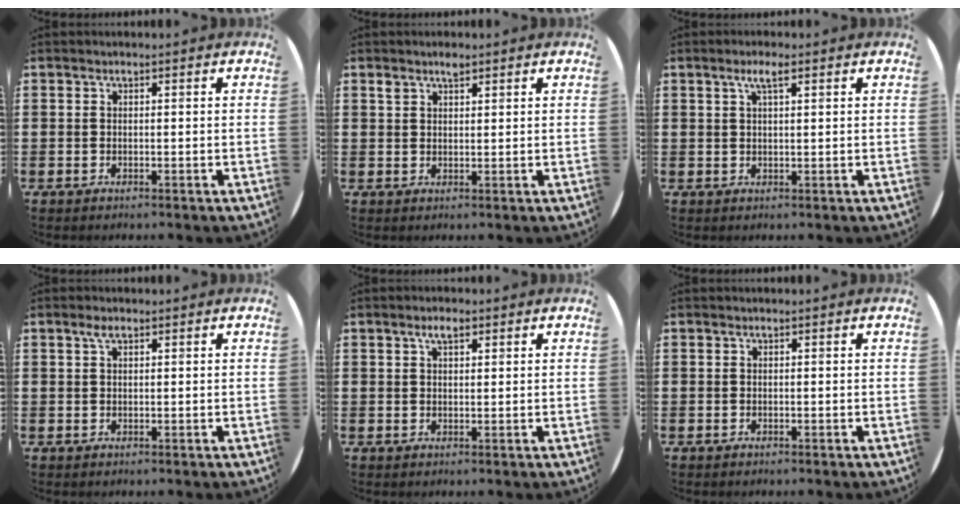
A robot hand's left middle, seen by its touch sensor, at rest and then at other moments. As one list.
[{"total": 1.9, "force": [1.6, 0.7, 0.8], "torque": [-0.010, 0.001, 0.026]}, {"total": 2.7, "force": [1.6, 0.6, 2.1], "torque": [-0.043, 0.008, 0.025]}, {"total": 1.8, "force": [1.1, 0.8, 1.2], "torque": [-0.017, 0.002, 0.018]}, {"total": 2.3, "force": [1.6, 0.9, 1.4], "torque": [-0.030, 0.007, 0.027]}, {"total": 0.0}]